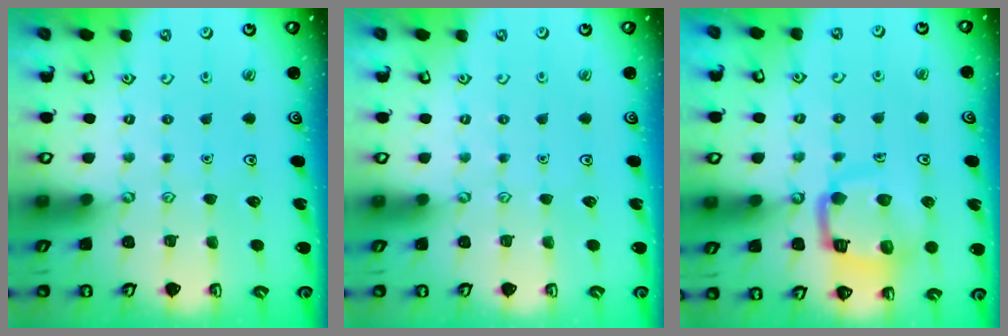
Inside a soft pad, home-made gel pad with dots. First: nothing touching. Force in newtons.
{"total": 0.0}
{"total": 11.9, "press": 11.8, "slide": 1.2}